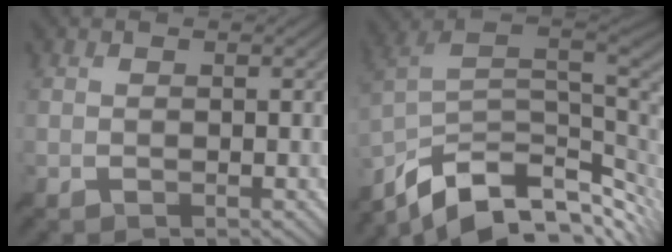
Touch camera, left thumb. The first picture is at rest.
{"total": 12.8, "force": [-5.8, 6.9, 9.1], "torque": [-0.199, -0.020, -0.099]}